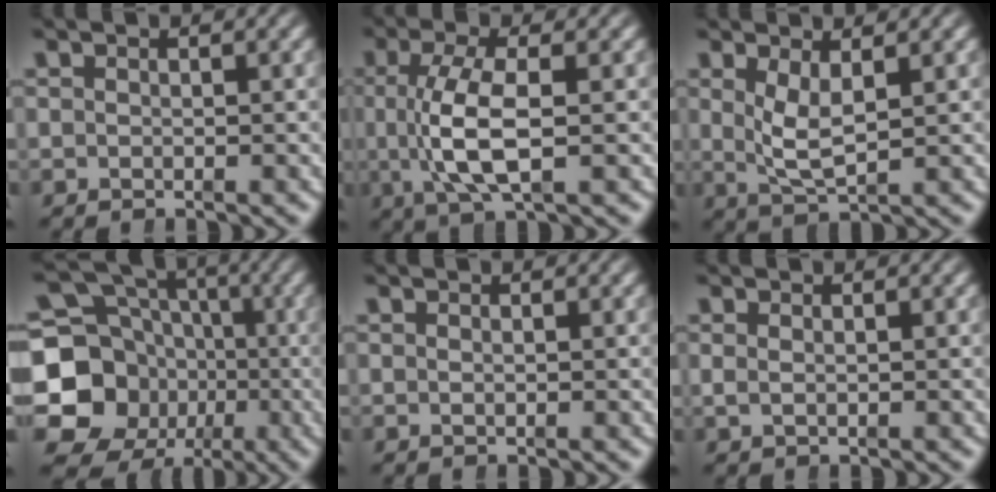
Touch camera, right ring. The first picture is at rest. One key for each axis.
{"total": 5.3, "fx": -0.4, "fy": 1.6, "fz": 5.0, "tx": -0.106, "ty": -0.008, "tz": 0.003}
{"total": 3.9, "fx": 0.5, "fy": 2.0, "fz": 3.4, "tx": -0.071, "ty": -0.017, "tz": 0.022}
{"total": 18.3, "fx": -2.0, "fy": 16.6, "fz": 7.5, "tx": -0.187, "ty": -0.075, "tz": -0.030}
{"total": 0.0}
{"total": 0.7, "fx": 0.3, "fy": 0.0, "fz": 0.6, "tx": -0.013, "ty": -0.007, "tz": 0.013}